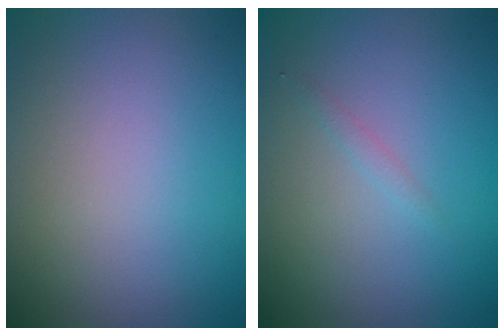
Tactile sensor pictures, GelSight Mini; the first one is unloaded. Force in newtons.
{"total": 0.7, "press": 0.7, "slide": 0.1}